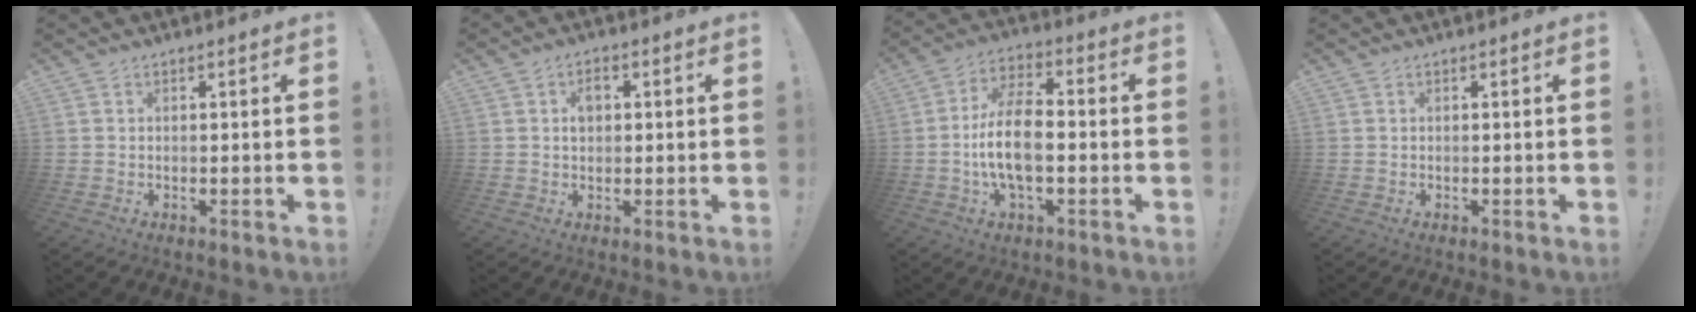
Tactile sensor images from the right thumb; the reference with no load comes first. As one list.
[{"total": 3.4, "force": [0.6, 2.4, 2.3], "torque": [-0.027, 0.000, 0.005]}, {"total": 12.8, "force": [-2.7, 6.0, 10.9], "torque": [-0.214, 0.008, -0.050]}, {"total": 0.0}]